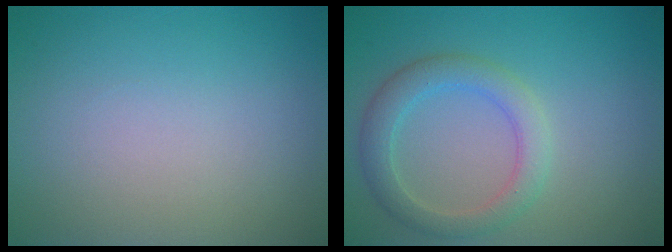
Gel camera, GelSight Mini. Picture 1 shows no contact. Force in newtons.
{"total": 3.3, "press": 3.3, "slide": 0.2}